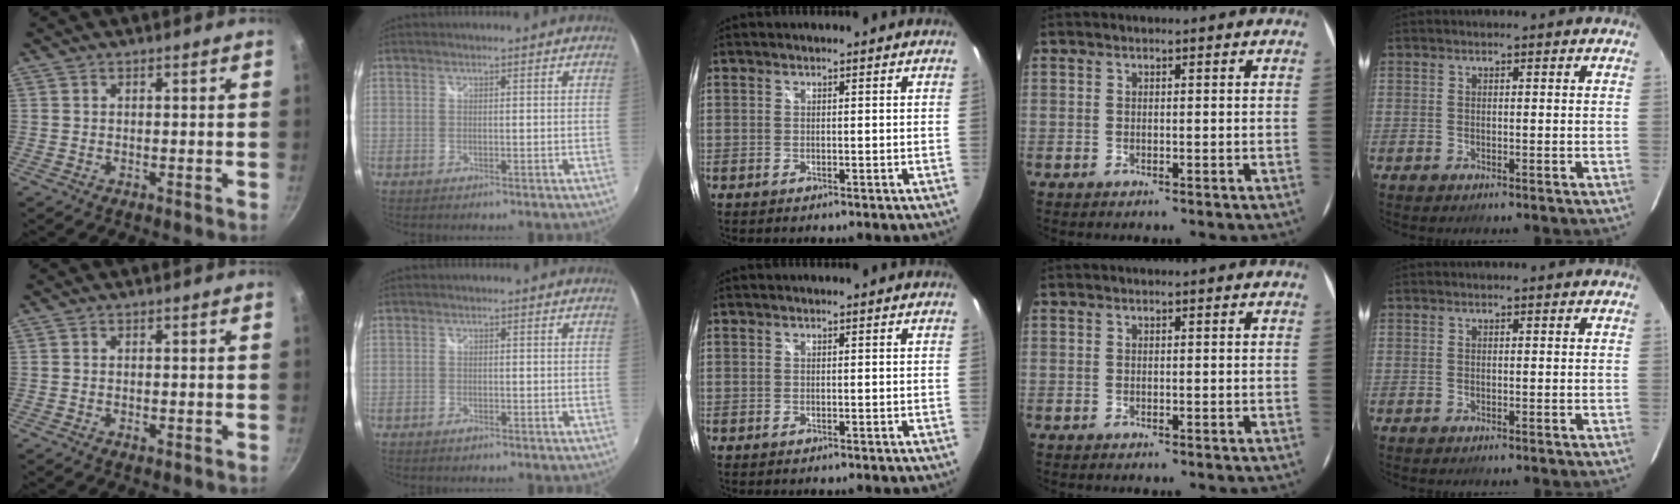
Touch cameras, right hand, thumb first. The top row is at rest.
{"thumb": {"total": 1.0, "force": [-0.3, 0.5, 0.8], "torque": [-0.013, 0.001, -0.004]}, "index": {"total": 1.1, "force": [-0.8, 0.6, 0.4], "torque": [-0.008, -0.002, -0.017]}}